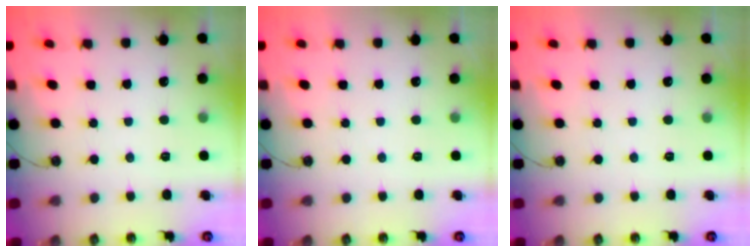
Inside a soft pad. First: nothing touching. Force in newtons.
{"total": 0.0}
{"total": 0.0}